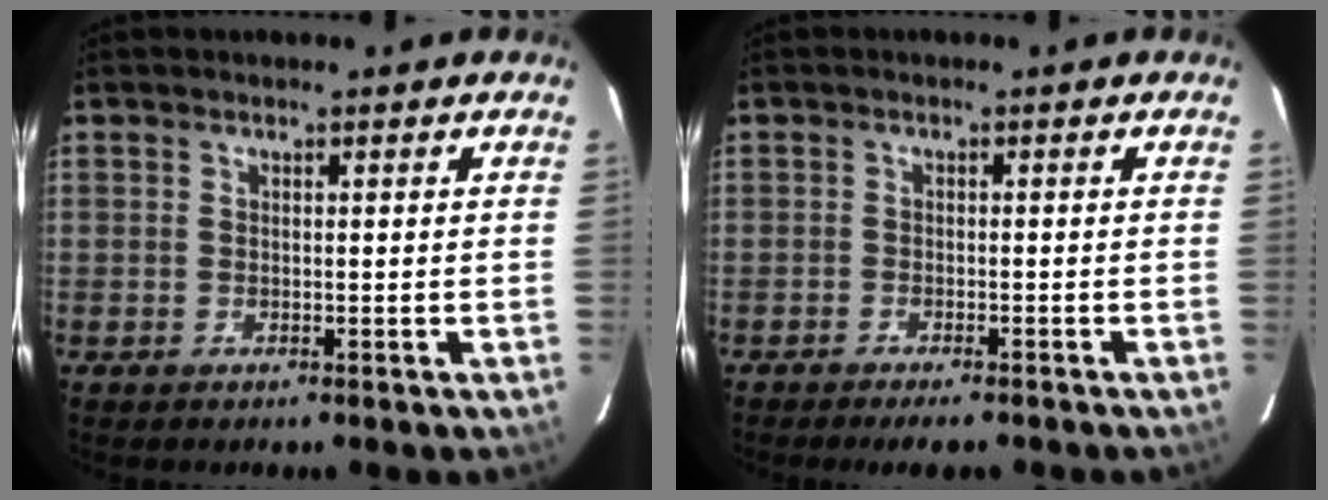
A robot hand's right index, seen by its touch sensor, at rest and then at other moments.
{"total": 4.9, "force": [-4.2, 1.1, 2.4], "torque": [-0.056, -0.010, -0.064]}